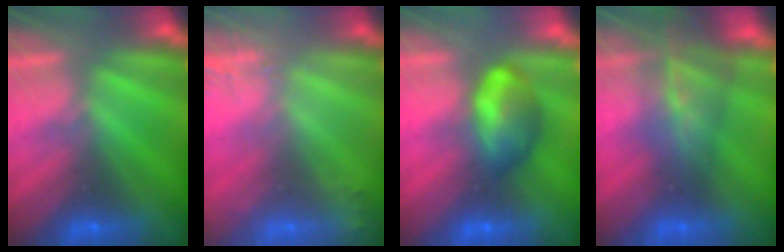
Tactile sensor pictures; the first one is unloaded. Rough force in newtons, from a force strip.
{"total": 2.4}
{"total": 7.5}
{"total": 11.3}